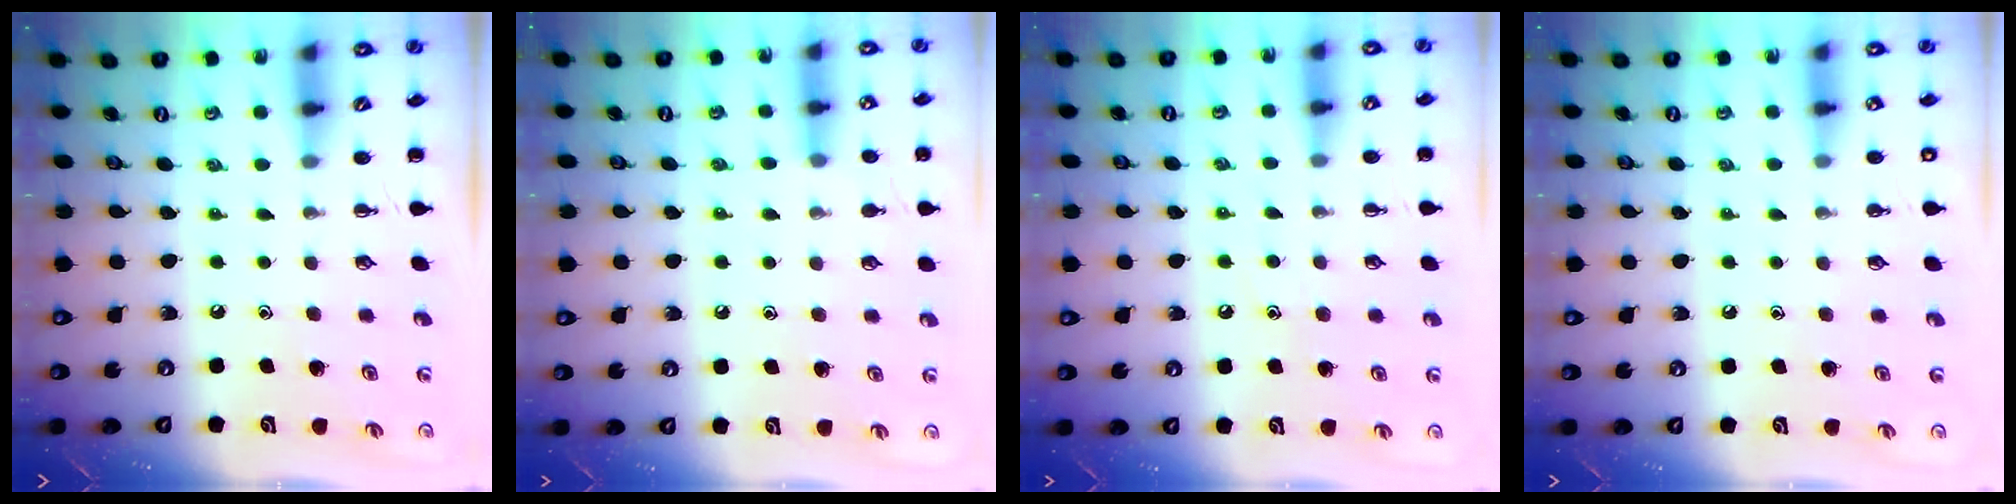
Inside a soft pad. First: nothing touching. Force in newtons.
{"total": 7.1, "press": 6.6, "slide": 2.6}
{"total": 6.7, "press": 6.5, "slide": 1.4}
{"total": 1.4, "press": 1.4, "slide": 0.1}